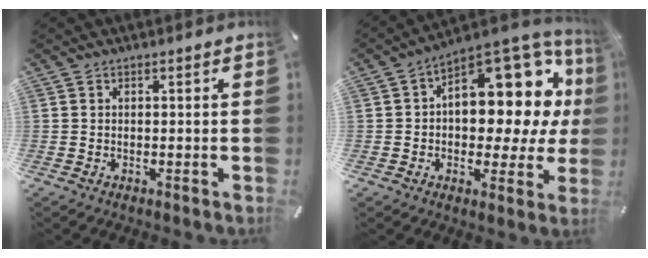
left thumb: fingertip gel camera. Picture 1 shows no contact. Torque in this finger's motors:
{"motor_torque": [2.51, 2.50, 0.93, 0.28, 0.19]}